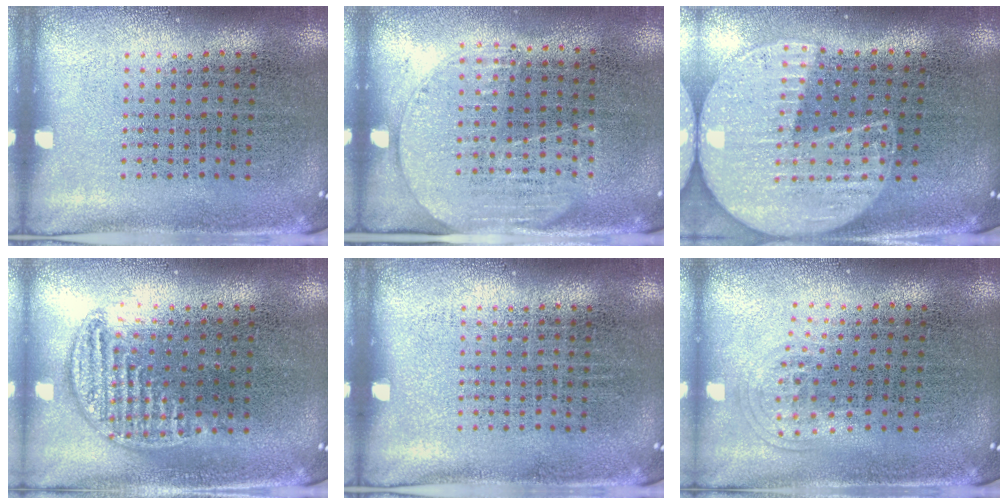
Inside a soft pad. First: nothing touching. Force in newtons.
{"total": 1.5, "press": 1.3, "slide": 0.7}
{"total": 2.2, "press": 1.9, "slide": 1.0}
{"total": 1.0, "press": 0.9, "slide": 0.1}
{"total": 0.0}
{"total": 1.0, "press": 0.7, "slide": 0.8}